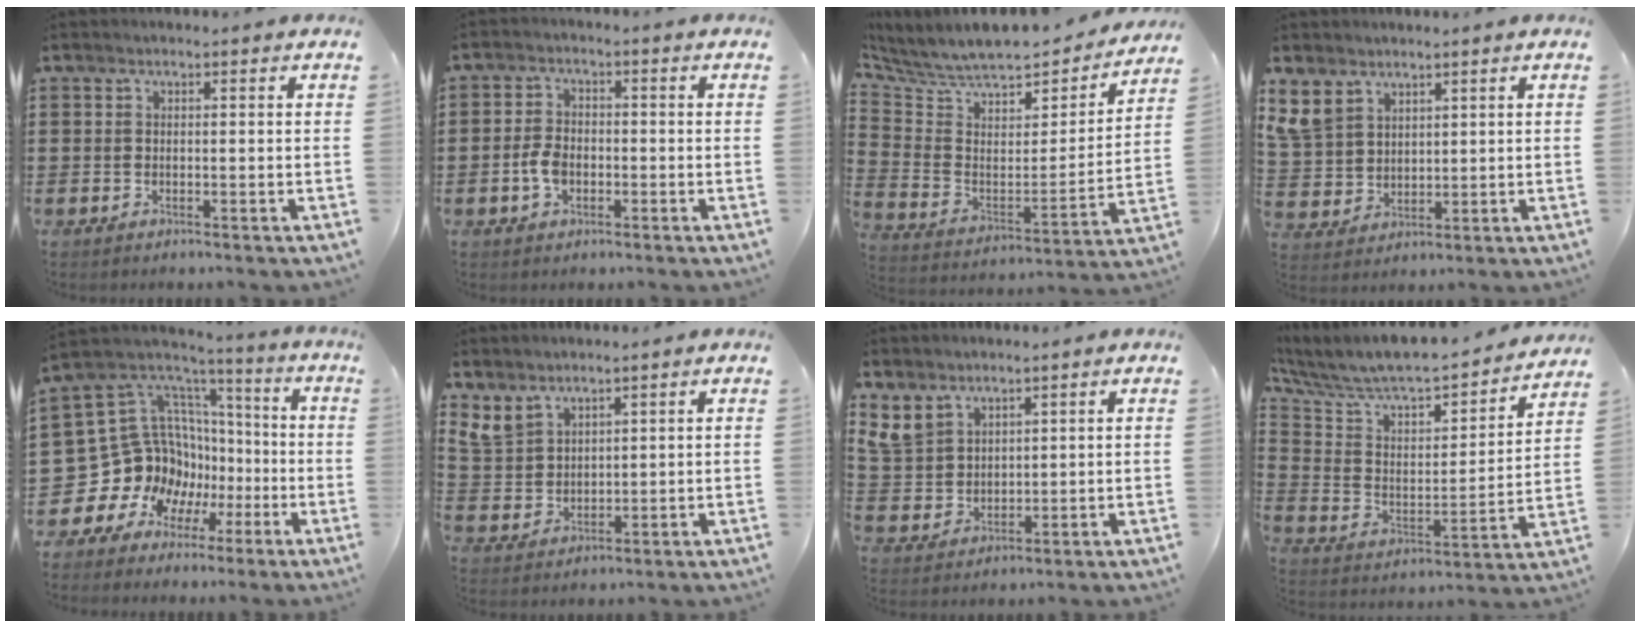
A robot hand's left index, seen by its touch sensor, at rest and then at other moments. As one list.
[{"total": 3.9, "force": [-1.1, 2.4, 2.9], "torque": [-0.074, -0.003, -0.025]}, {"total": 6.7, "force": [6.1, 1.8, 2.1], "torque": [-0.077, -0.058, 0.101]}, {"total": 5.6, "force": [3.6, 3.8, 1.8], "torque": [-0.063, -0.001, 0.068]}, {"total": 15.9, "force": [-3.9, 14.4, 5.7], "torque": [-0.177, -0.037, -0.029]}, {"total": 4.3, "force": [3.6, 2.1, 0.9], "torque": [-0.035, -0.005, 0.070]}, {"total": 4.9, "force": [3.7, 3.0, 1.1], "torque": [-0.042, -0.002, 0.071]}, {"total": 6.4, "force": [5.5, 2.1, 2.5], "torque": [-0.083, -0.057, 0.087]}]